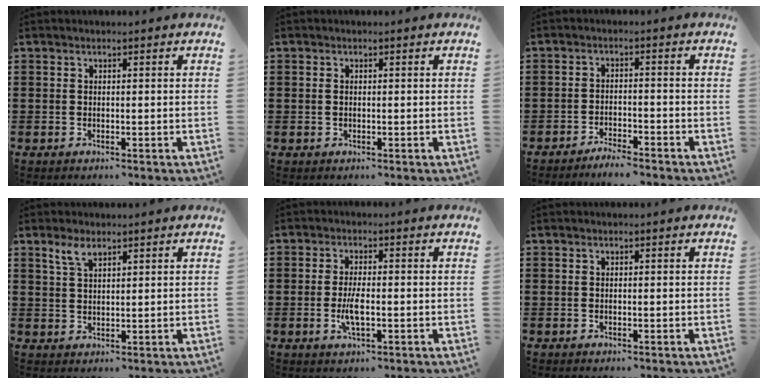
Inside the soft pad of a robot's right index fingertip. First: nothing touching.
{"total": 0.8, "force": [0.0, 0.6, 0.6], "torque": [-0.015, 0.003, 0.000]}
{"total": 2.8, "force": [-2.8, 0.0, 0.3], "torque": [-0.011, 0.001, -0.057]}
{"total": 3.2, "force": [2.2, 1.2, 2.0], "torque": [-0.045, 0.005, 0.039]}
{"total": 4.1, "force": [-0.9, 1.2, 3.8], "torque": [-0.078, -0.004, -0.020]}
{"total": 0.0}